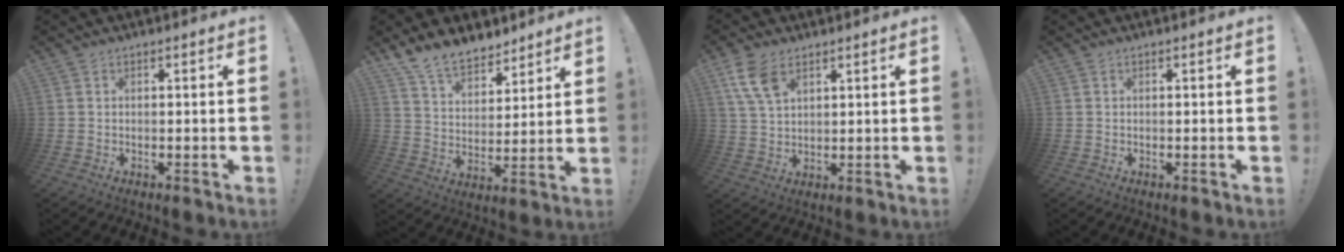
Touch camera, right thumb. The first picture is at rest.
{"total": 11.8, "force": [9.9, 5.6, 3.2], "torque": [-0.069, -0.073, 0.191]}
{"total": 8.2, "force": [4.6, 4.4, 5.1], "torque": [-0.099, -0.017, 0.089]}
{"total": 0.0}